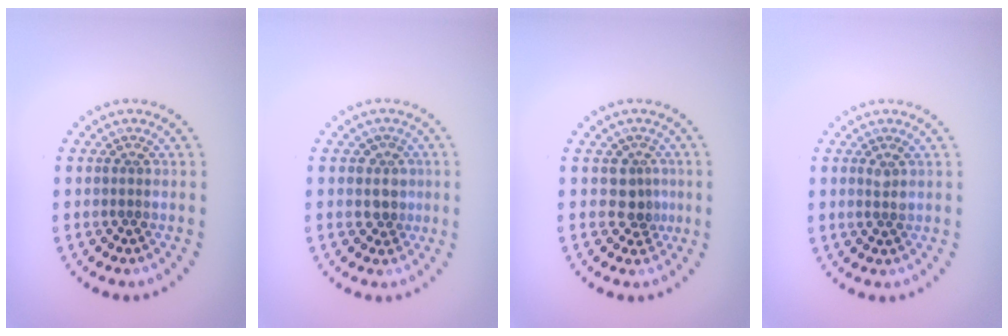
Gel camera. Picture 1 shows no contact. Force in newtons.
{"total": 2.2, "press": 1.8, "slide": 1.2}
{"total": 2.3, "press": 1.9, "slide": 1.4}
{"total": 1.0, "press": 1.0, "slide": 0.2}